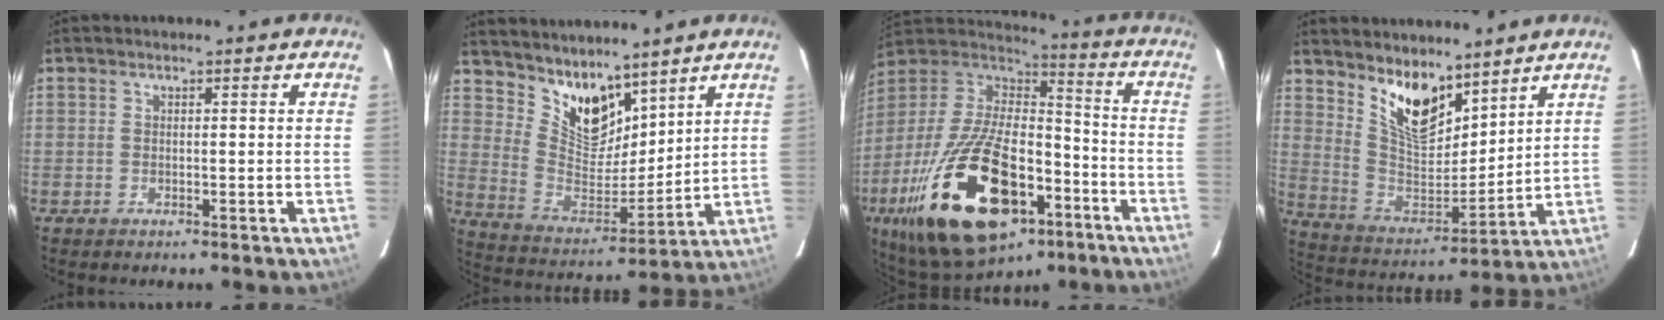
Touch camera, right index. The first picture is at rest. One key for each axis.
{"total": 12.3, "fx": 9.7, "fy": 5.8, "fz": 4.9, "tx": -0.095, "ty": -0.005, "tz": 0.196}
{"total": 30.4, "fx": -14.6, "fy": 14.9, "fz": 22.1, "tx": -0.435, "ty": -0.021, "tz": -0.233}
{"total": 12.9, "fx": 9.1, "fy": 5.6, "fz": 7.2, "tx": -0.137, "ty": -0.009, "tz": 0.181}